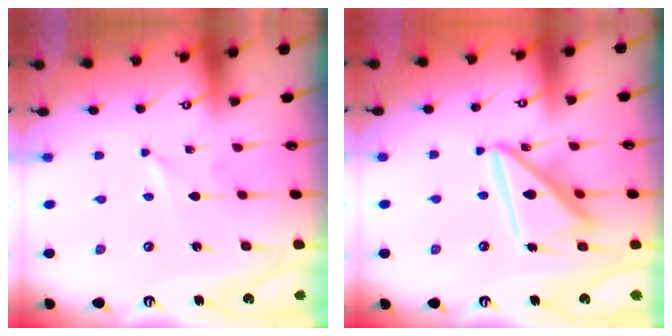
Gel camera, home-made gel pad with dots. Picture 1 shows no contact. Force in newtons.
{"total": 15.0, "press": 14.9, "slide": 1.6}